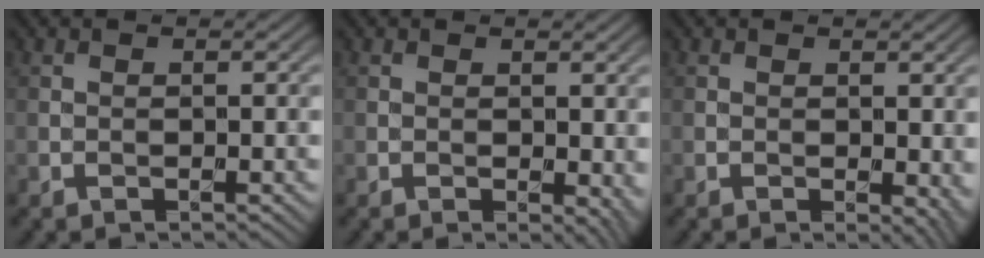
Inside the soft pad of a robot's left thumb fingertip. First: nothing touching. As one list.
[{"total": 2.5, "force": [-0.1, 1.4, 2.1], "torque": [-0.021, -0.007, 0.001]}, {"total": 2.6, "force": [-0.1, 1.4, 2.2], "torque": [-0.023, -0.006, 0.000]}]